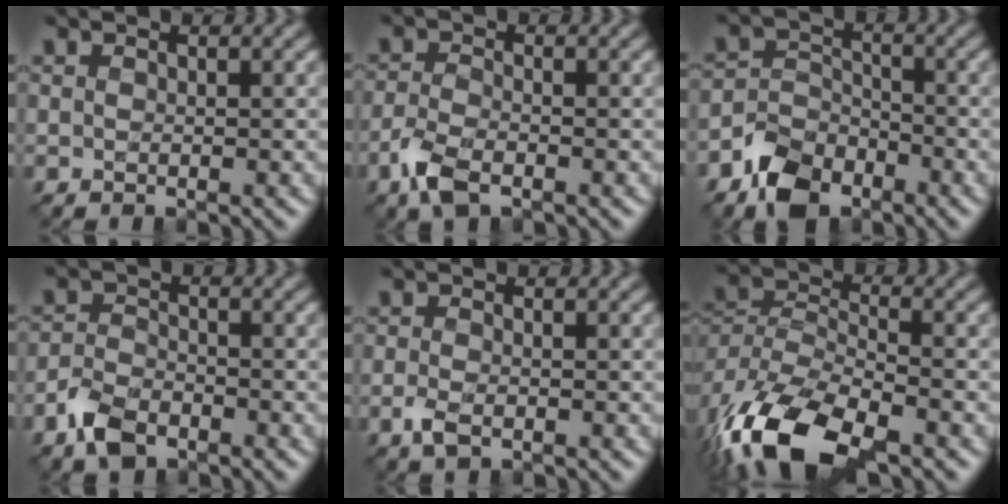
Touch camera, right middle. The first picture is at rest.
{"total": 3.4, "force": [-2.1, 1.5, 2.2], "torque": [-0.056, -0.006, -0.051]}
{"total": 5.5, "force": [-3.8, 3.3, 2.2], "torque": [-0.044, -0.001, -0.078]}
{"total": 3.6, "force": [-2.5, 1.9, 1.8], "torque": [-0.035, 0.000, -0.058]}
{"total": 1.7, "force": [-0.8, 0.8, 1.3], "torque": [-0.031, -0.006, -0.019]}
{"total": 11.7, "force": [-7.3, 5.1, 7.5], "torque": [-0.159, -0.020, -0.138]}